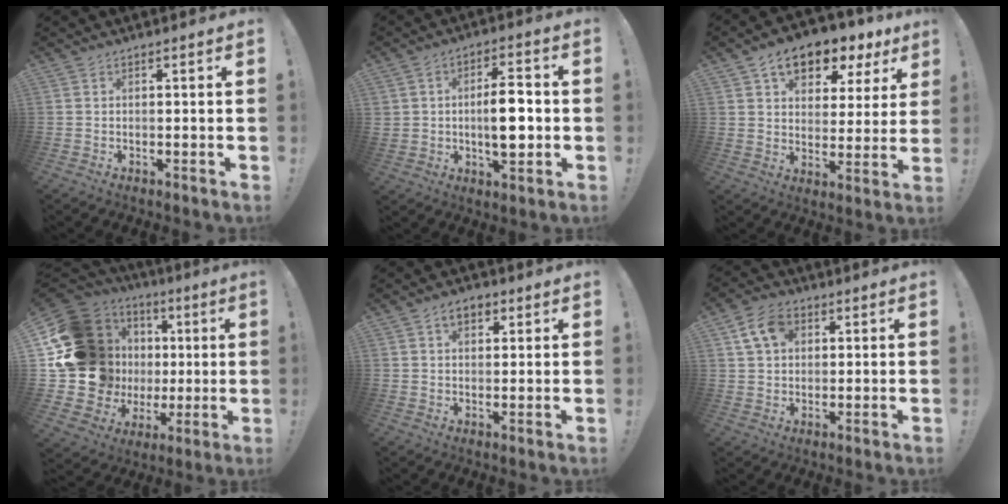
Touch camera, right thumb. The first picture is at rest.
{"total": 10.4, "force": [-1.0, 6.4, 8.2], "torque": [-0.124, 0.013, -0.017]}
{"total": 11.5, "force": [7.2, 6.5, 6.1], "torque": [-0.087, -0.047, 0.128]}
{"total": 22.7, "force": [3.9, 19.1, 11.7], "torque": [-0.206, -0.042, 0.140]}
{"total": 4.8, "force": [2.0, 3.1, 3.1], "torque": [-0.037, 0.001, 0.032]}
{"total": 9.0, "force": [3.5, 6.4, 5.2], "torque": [-0.089, 0.005, 0.070]}